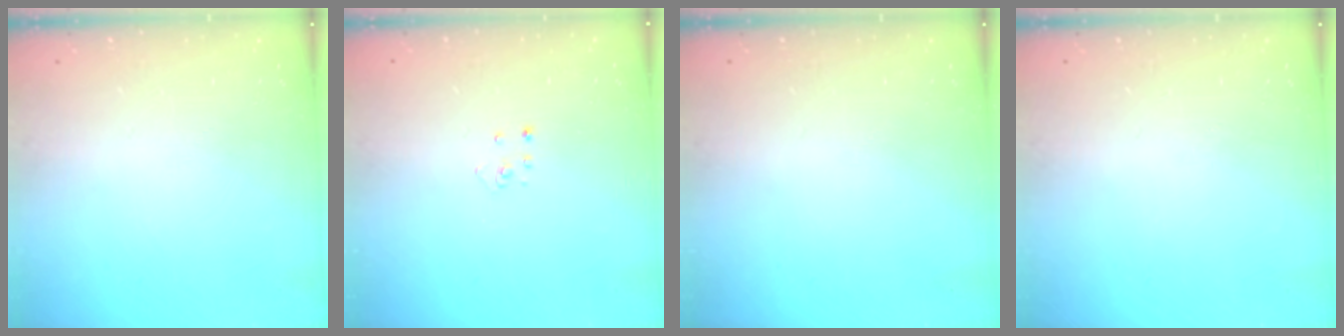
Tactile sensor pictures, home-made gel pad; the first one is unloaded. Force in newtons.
{"total": 2.2, "press": 2.2, "slide": 0.2}
{"total": 0.0}
{"total": 0.0}